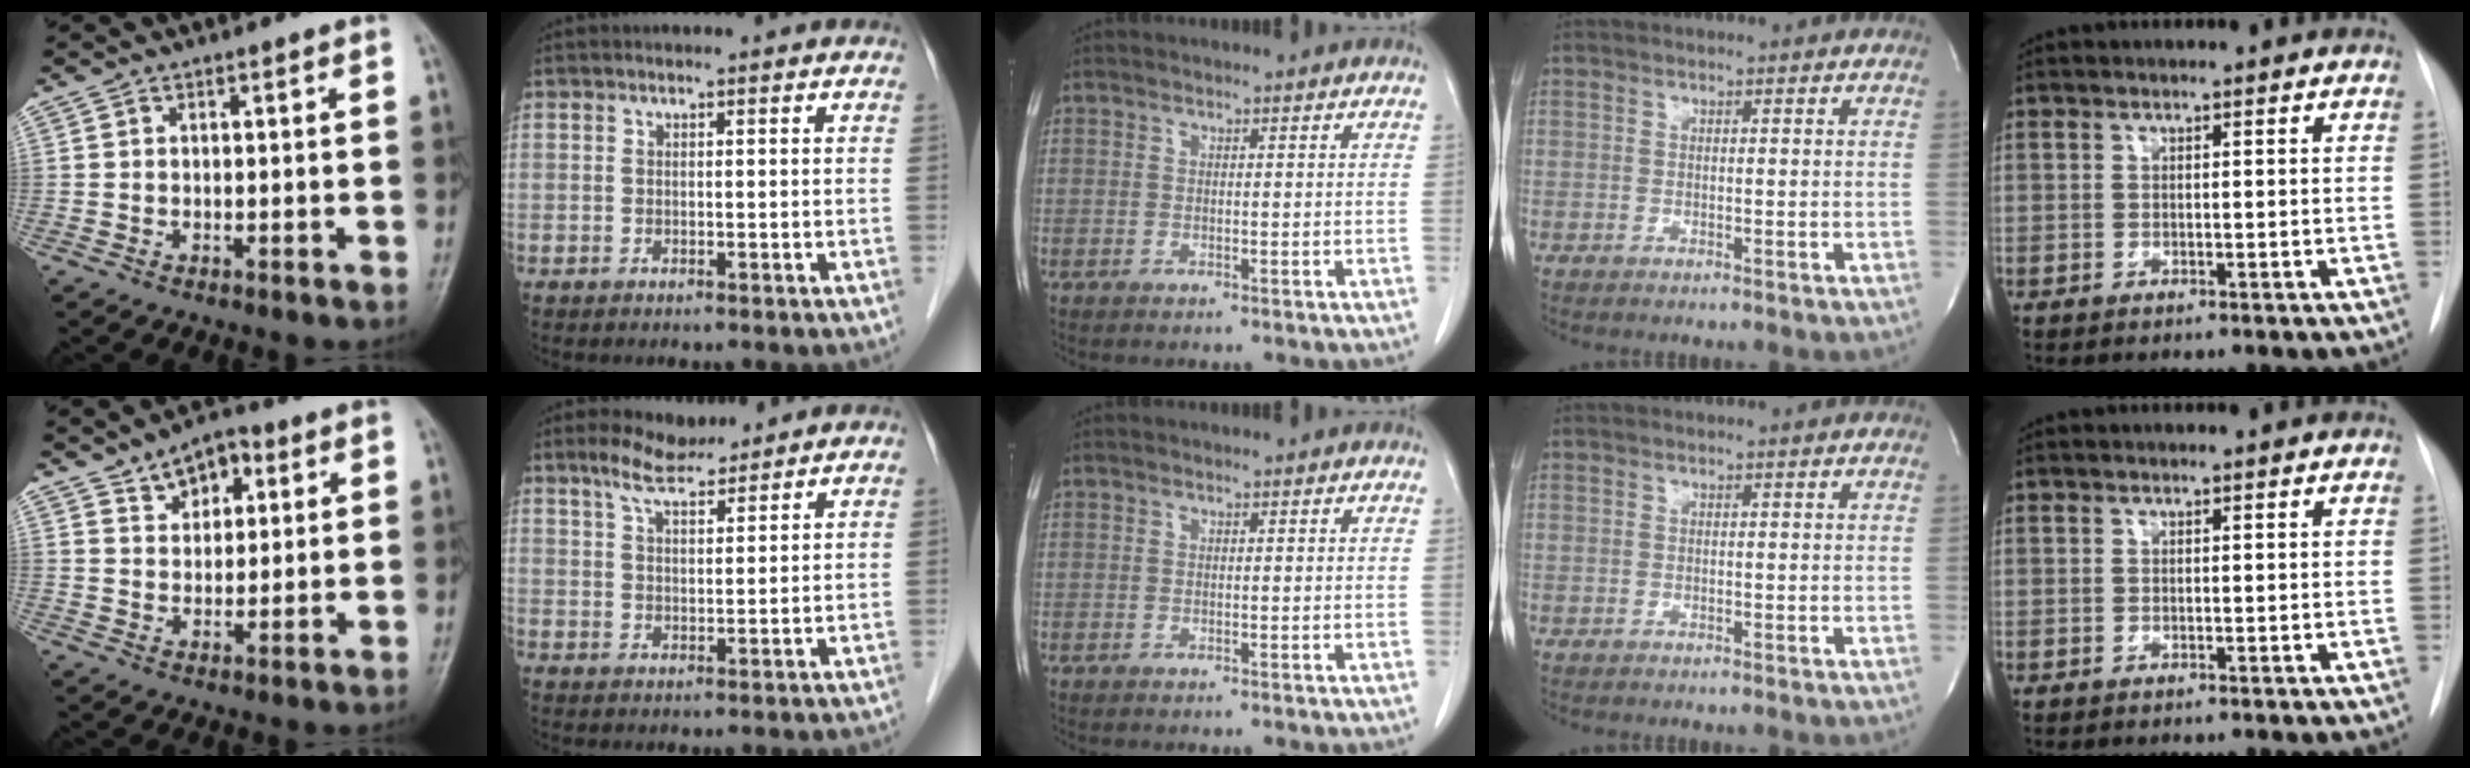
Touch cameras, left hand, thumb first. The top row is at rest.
{"thumb": {"total": 7.2, "force": [3.7, 4.6, 4.1], "torque": [-0.027, -0.012, 0.055]}, "index": {"total": 5.9, "force": [5.0, 1.3, 2.9], "torque": [-0.066, 0.017, 0.093]}}